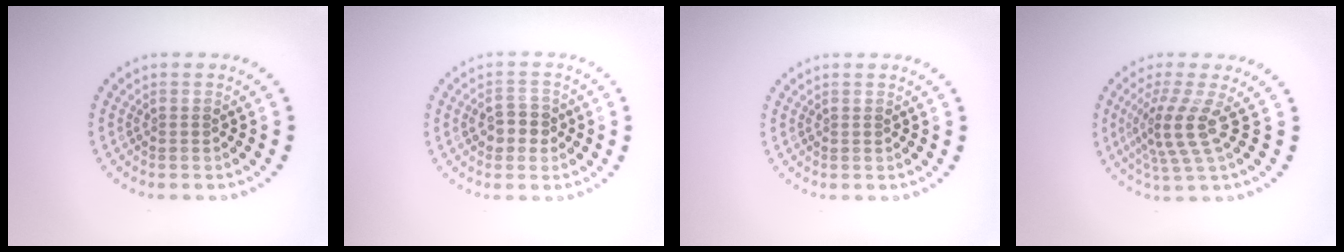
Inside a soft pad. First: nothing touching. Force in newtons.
{"total": 2.5, "press": 2.5, "slide": 0.4}
{"total": 0.0}
{"total": 3.9, "press": 2.9, "slide": 2.6}